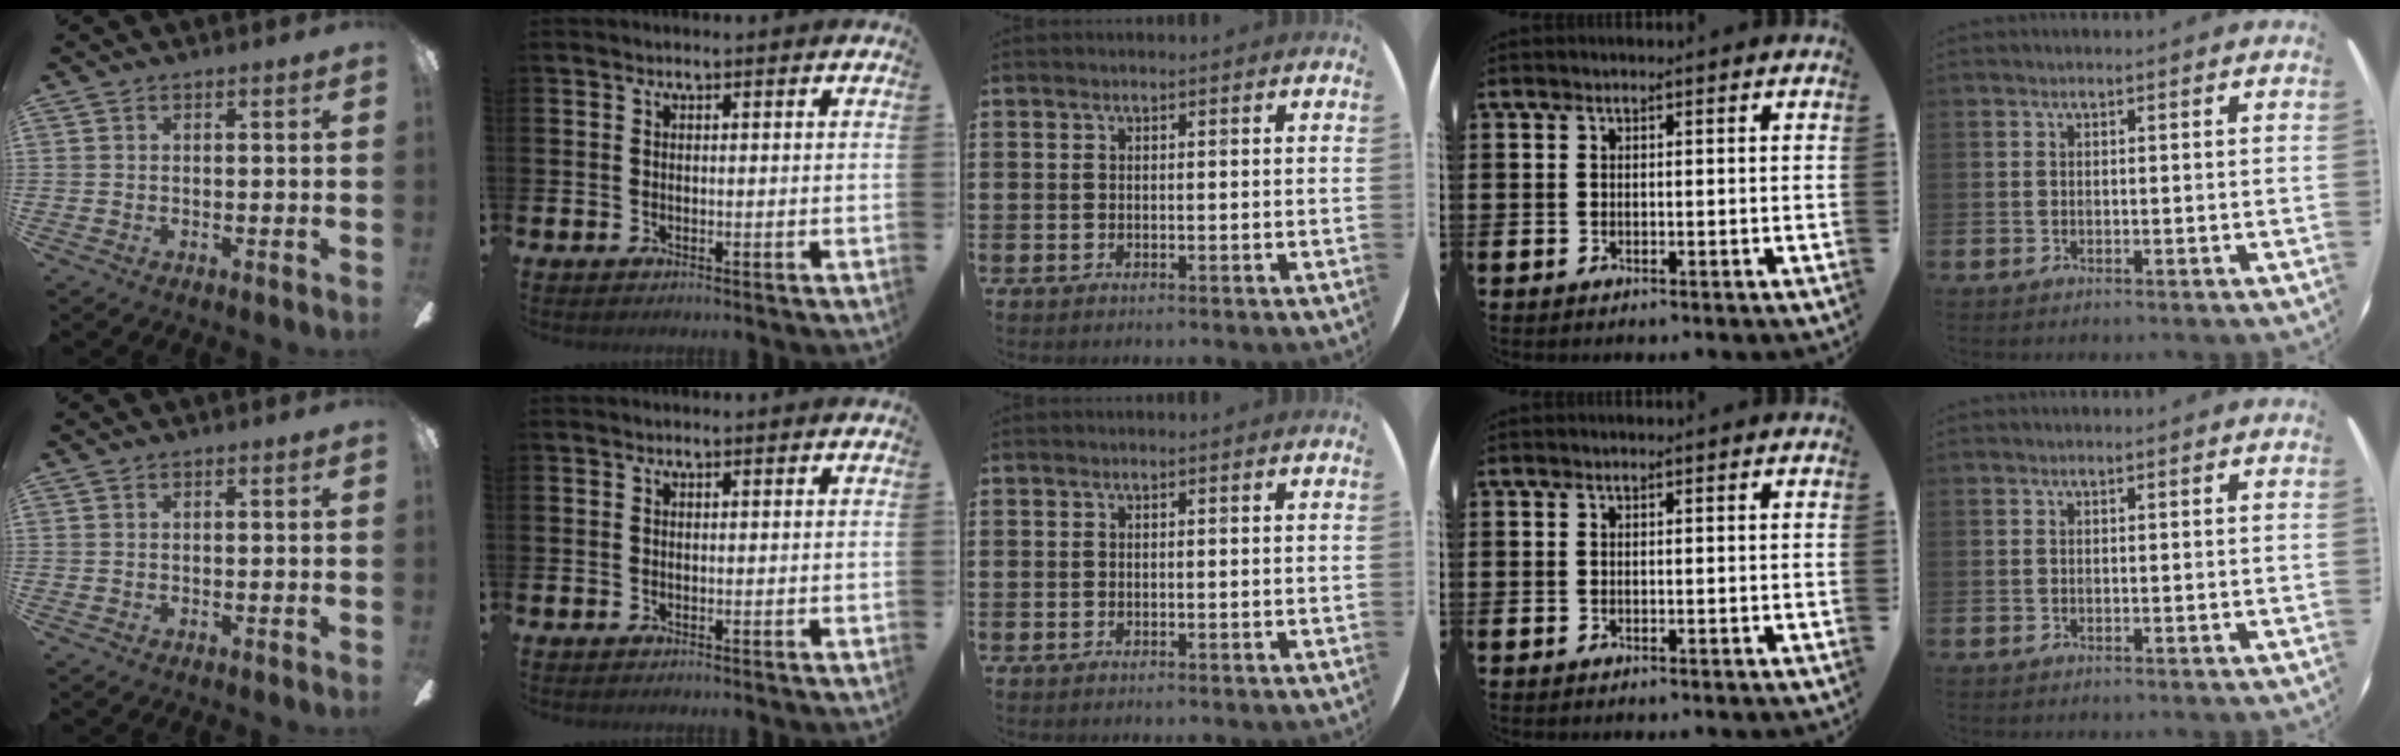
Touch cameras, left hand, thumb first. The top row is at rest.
{}